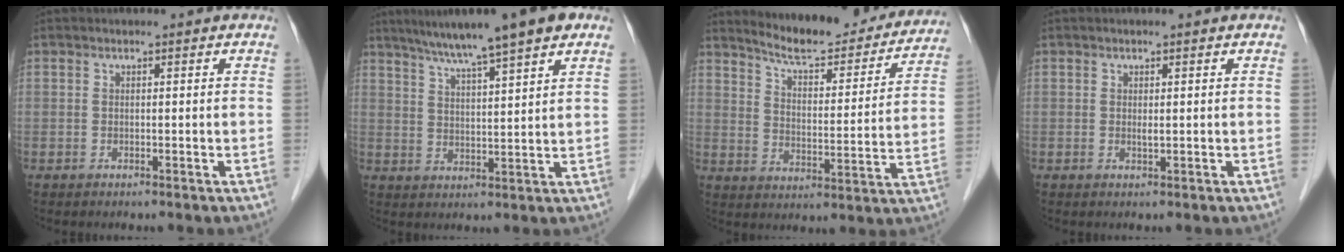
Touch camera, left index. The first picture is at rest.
{"total": 11.5, "force": [8.6, 0.2, 7.7], "torque": [-0.124, 0.019, 0.132]}
{"total": 18.8, "force": [17.4, 3.6, 6.1], "torque": [-0.077, -0.030, 0.230]}
{"total": 0.7, "force": [0.1, 0.1, 0.7], "torque": [-0.018, -0.004, 0.002]}